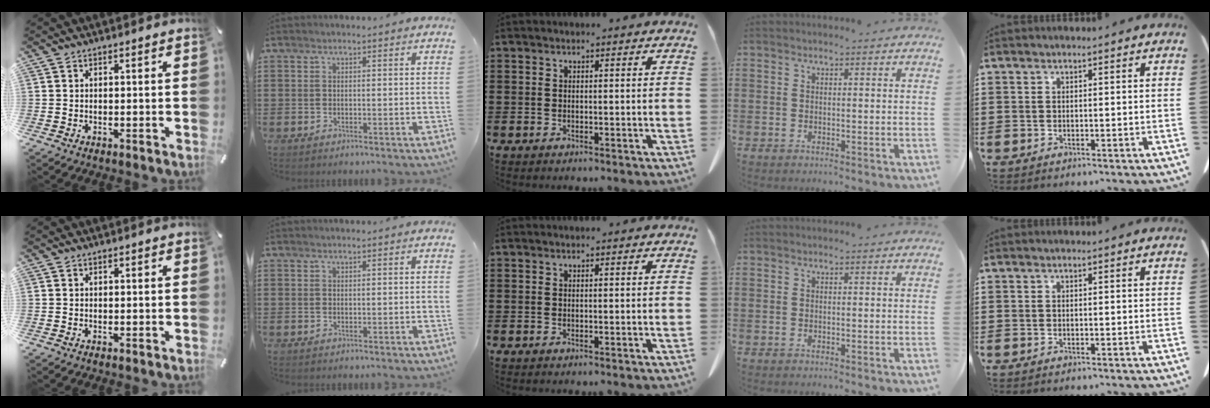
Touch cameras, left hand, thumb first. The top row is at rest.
{}